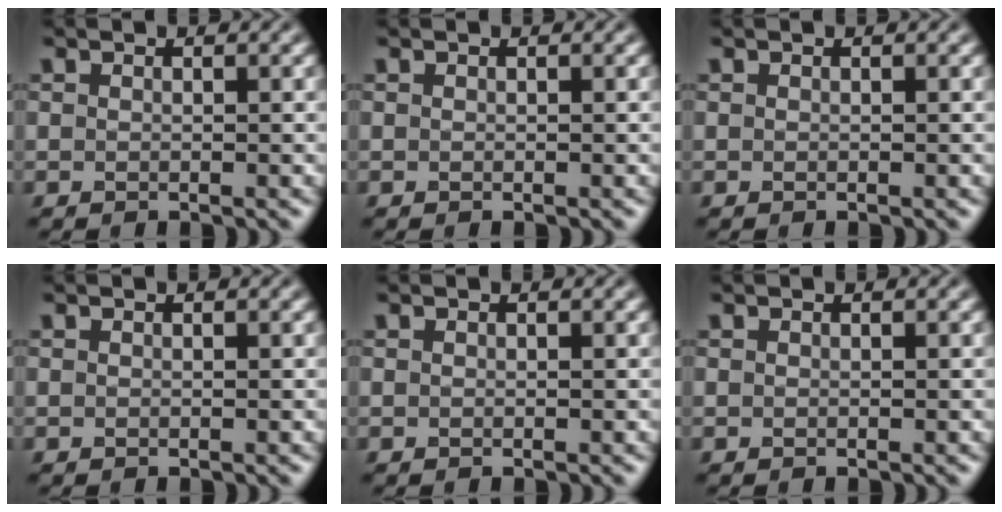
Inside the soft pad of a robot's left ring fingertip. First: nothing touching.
{"total": 0.0}
{"total": 0.0}
{"total": 0.0}
{"total": 0.0}
{"total": 0.0}